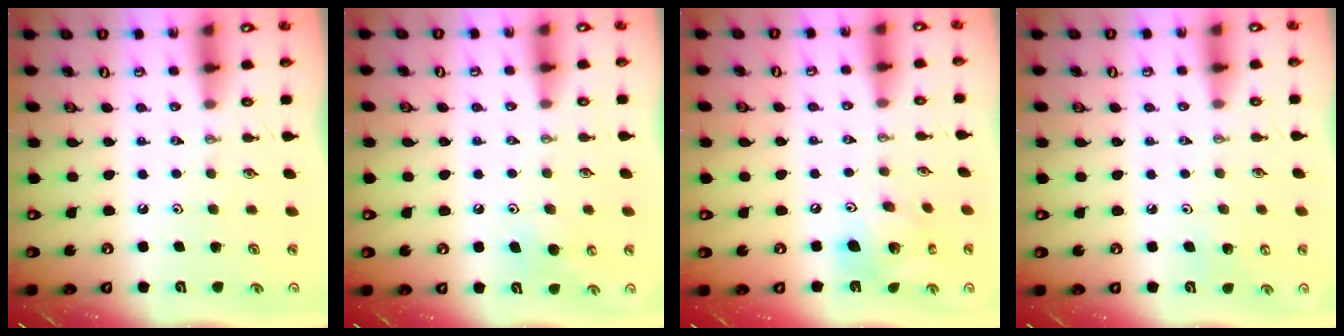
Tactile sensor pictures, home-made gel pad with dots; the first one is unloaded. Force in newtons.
{"total": 8.8, "press": 8.6, "slide": 1.5}
{"total": 14.3, "press": 14.2, "slide": 1.7}
{"total": 4.2, "press": 4.1, "slide": 0.9}